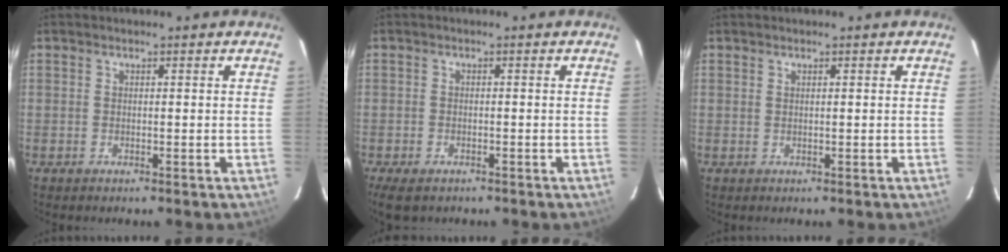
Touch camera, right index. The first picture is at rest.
{"total": 5.1, "force": [-3.6, 2.7, 2.4], "torque": [-0.061, -0.011, -0.063]}
{"total": 0.0}